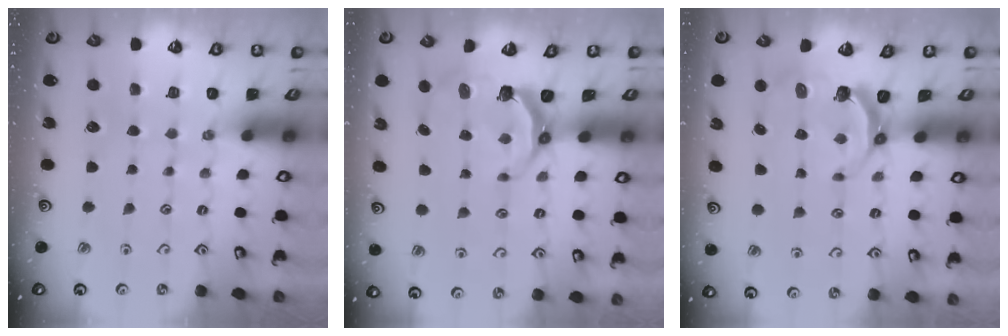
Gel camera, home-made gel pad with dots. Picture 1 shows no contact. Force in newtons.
{"total": 6.3, "press": 4.8, "slide": 4.1}
{"total": 5.8, "press": 4.8, "slide": 3.4}